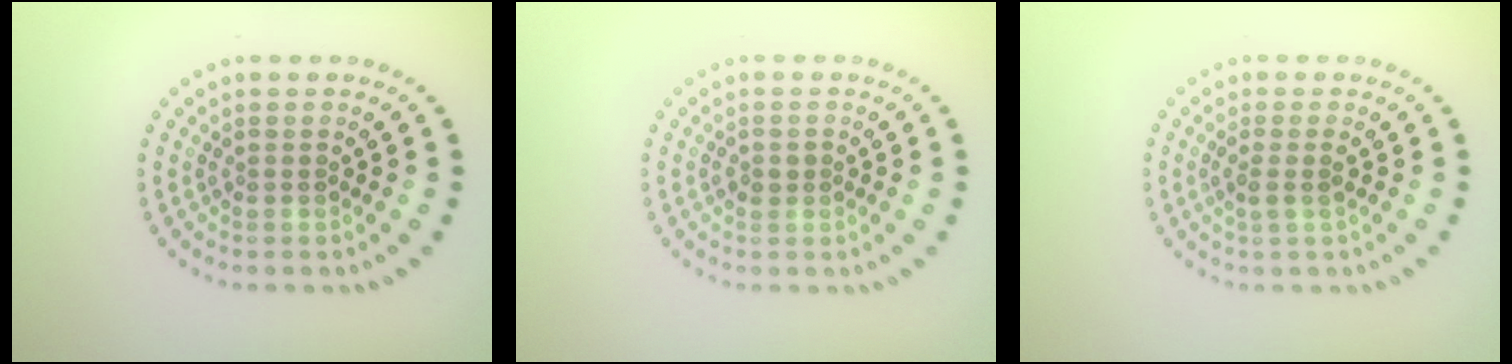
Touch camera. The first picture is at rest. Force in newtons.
{"total": 0.9, "press": 0.9, "slide": 0.1}
{"total": 1.5, "press": 1.2, "slide": 0.8}